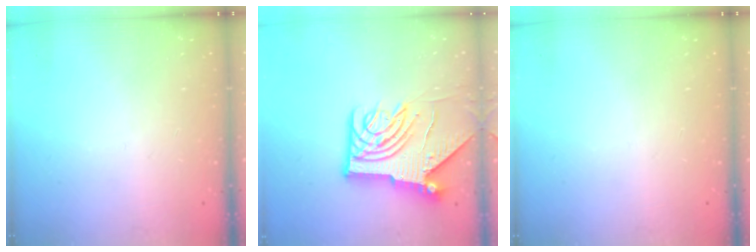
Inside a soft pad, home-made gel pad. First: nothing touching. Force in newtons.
{"total": 12.2, "press": 12.1, "slide": 1.5}
{"total": 0.0}